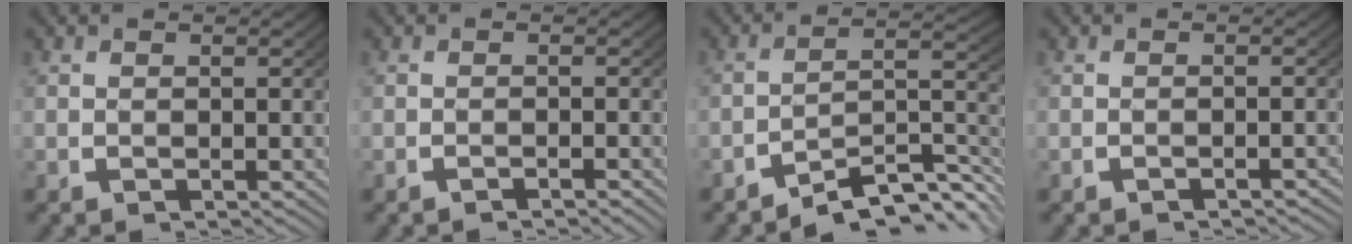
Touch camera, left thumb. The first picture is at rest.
{"total": 1.2, "force": [-1.1, 0.3, 0.6], "torque": [-0.006, 0.003, -0.020]}
{"total": 8.4, "force": [-4.7, 4.0, 5.7], "torque": [-0.089, -0.026, -0.059]}
{"total": 0.9, "force": [-0.9, 0.0, 0.3], "torque": [-0.006, 0.003, -0.015]}